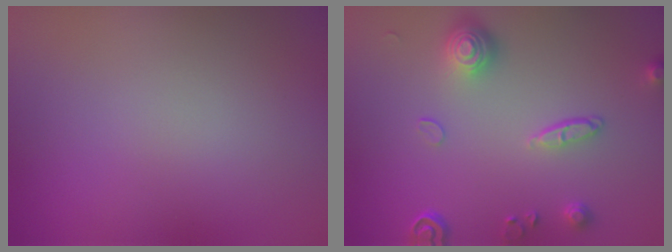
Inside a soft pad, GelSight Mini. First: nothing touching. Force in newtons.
{"total": 4.2, "press": 3.2, "slide": 2.7}